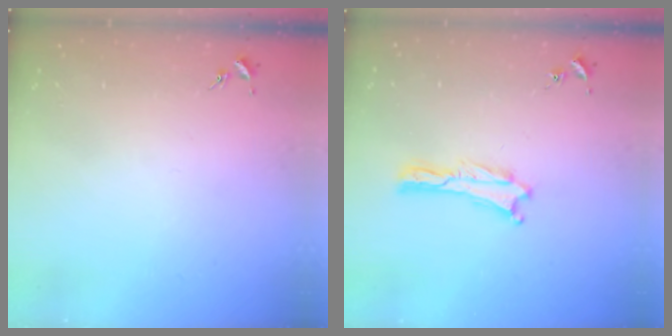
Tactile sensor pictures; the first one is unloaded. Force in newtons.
{"total": 0.0}